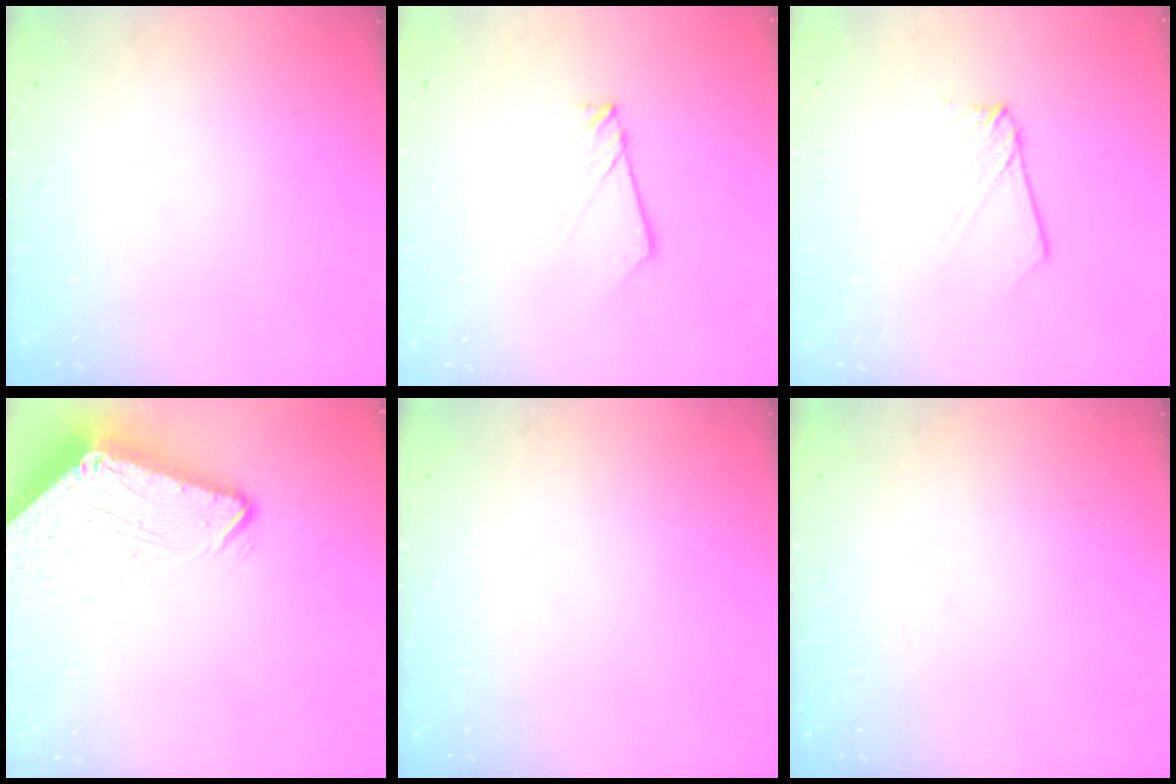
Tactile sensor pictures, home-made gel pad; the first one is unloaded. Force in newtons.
{"total": 2.4, "press": 2.4, "slide": 0.2}
{"total": 3.5, "press": 3.4, "slide": 0.3}
{"total": 8.0, "press": 8.0, "slide": 0.7}
{"total": 0.0}
{"total": 0.0}